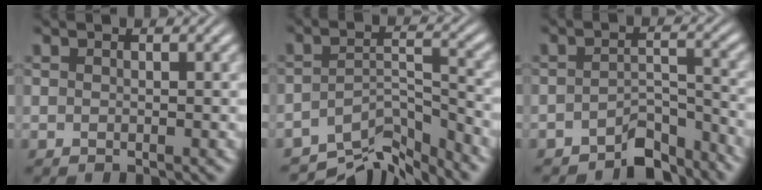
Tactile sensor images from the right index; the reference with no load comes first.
{"total": 8.1, "force": [-6.7, 2.9, 3.4], "torque": [-0.037, -0.024, -0.104]}
{"total": 5.0, "force": [-4.6, 1.3, 1.5], "torque": [-0.012, -0.009, -0.075]}